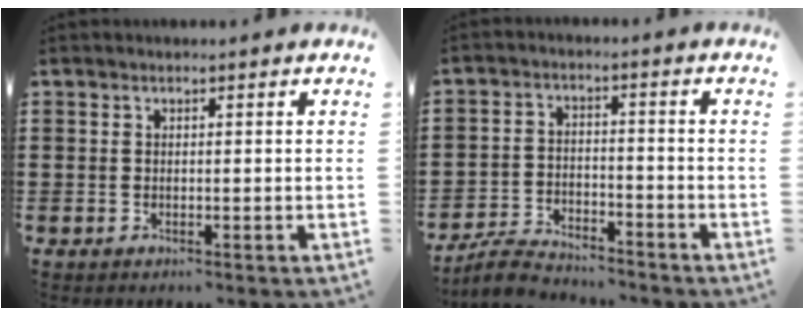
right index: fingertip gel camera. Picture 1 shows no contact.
{"total": 4.8, "force": [-4.7, 0.7, 0.9], "torque": [-0.032, 0.002, -0.097]}